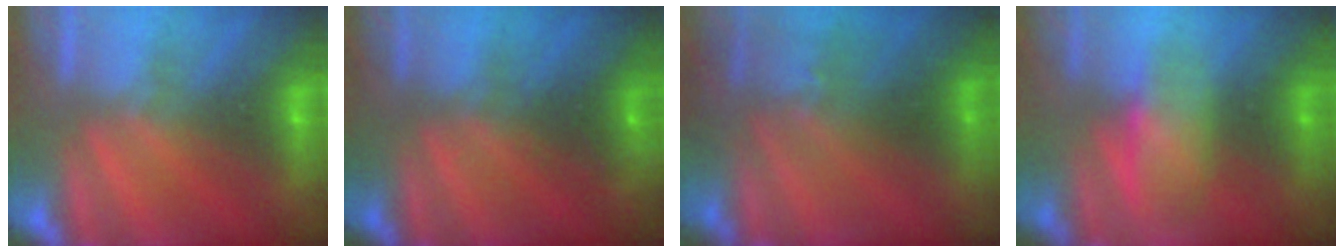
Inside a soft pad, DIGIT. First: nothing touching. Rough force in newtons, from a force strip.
{"total": 7.3}
{"total": 2.9}
{"total": 3.0}